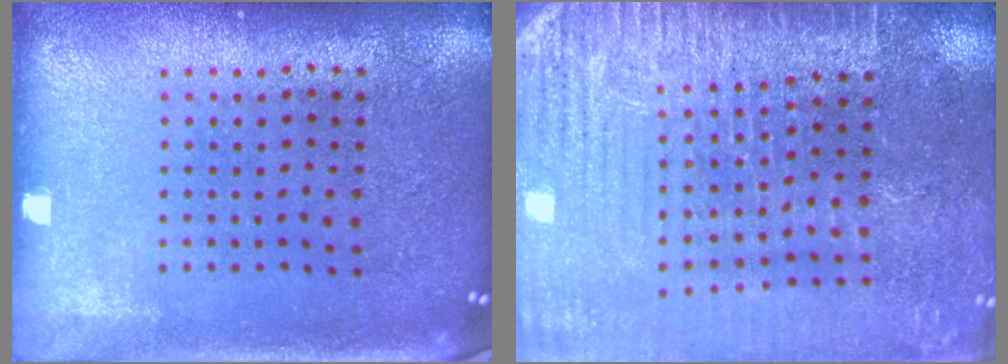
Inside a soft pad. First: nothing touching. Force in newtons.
{"total": 3.3, "press": 3.3, "slide": 0.1}